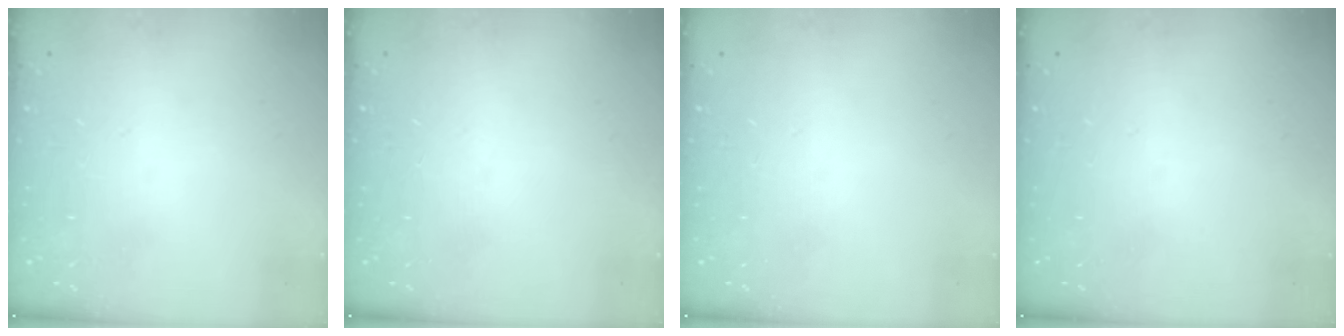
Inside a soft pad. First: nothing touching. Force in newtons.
{"total": 0.0}
{"total": 0.0}
{"total": 0.0}